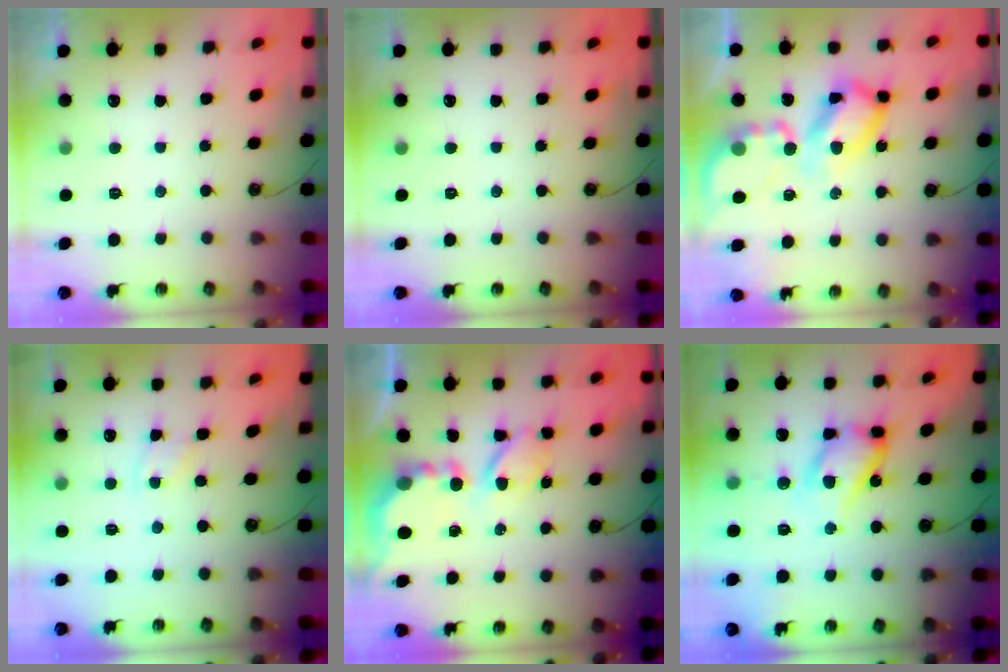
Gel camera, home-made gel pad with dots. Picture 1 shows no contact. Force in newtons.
{"total": 0.0}
{"total": 18.0, "press": 18.0, "slide": 1.5}
{"total": 2.9, "press": 2.9, "slide": 0.5}
{"total": 6.6, "press": 6.5, "slide": 0.6}
{"total": 14.5, "press": 14.5, "slide": 0.7}